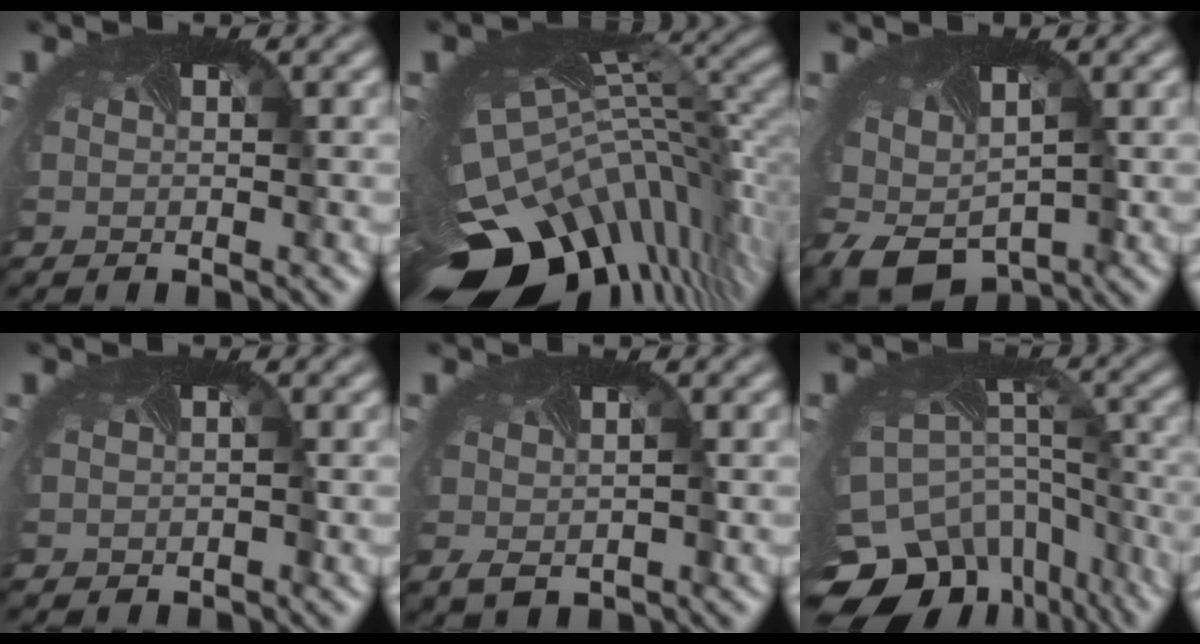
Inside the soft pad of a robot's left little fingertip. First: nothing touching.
{"total": 14.4, "force": [-5.9, 7.7, 10.6], "torque": [-0.238, -0.048, -0.074]}
{"total": 5.0, "force": [-1.0, 3.9, 3.0], "torque": [-0.068, -0.026, -0.008]}
{"total": 0.7, "force": [0.0, 0.4, -0.6], "torque": [0.012, 0.001, 0.000]}
{"total": 0.9, "force": [-0.2, 0.8, 0.4], "torque": [-0.018, -0.002, 0.001]}
{"total": 14.8, "force": [-9.7, 9.5, 6.0], "torque": [-0.153, -0.052, -0.103]}